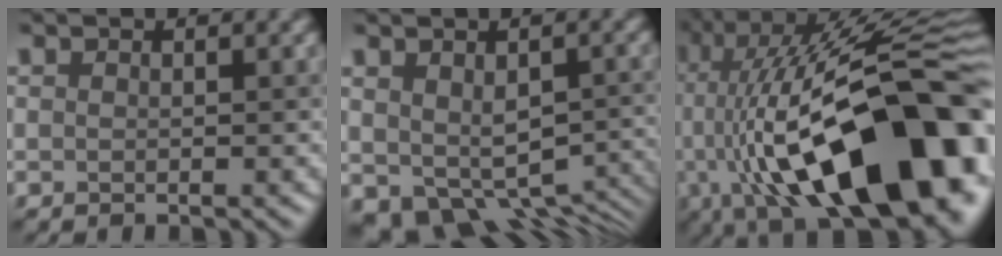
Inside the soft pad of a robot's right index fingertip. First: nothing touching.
{"total": 8.4, "force": [-2.9, 5.3, 5.8], "torque": [-0.092, -0.042, -0.021]}
{"total": 20.7, "force": [-2.0, 8.5, 18.8], "torque": [-0.288, 0.018, -0.029]}